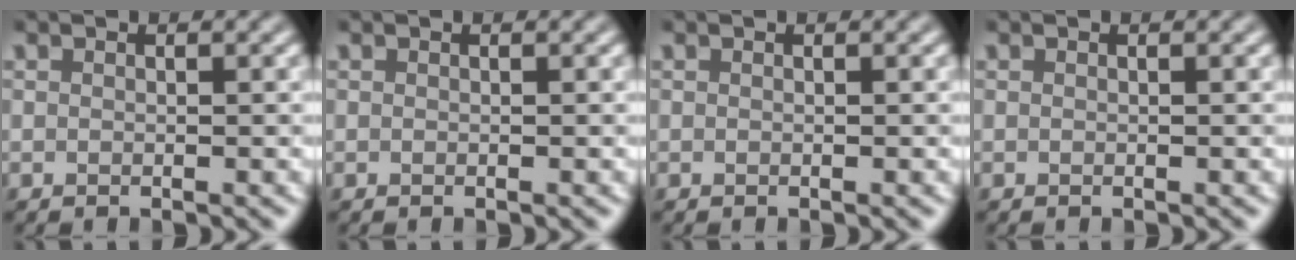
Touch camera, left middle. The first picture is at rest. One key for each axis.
{"total": 0.0}
{"total": 0.0}
{"total": 0.0}